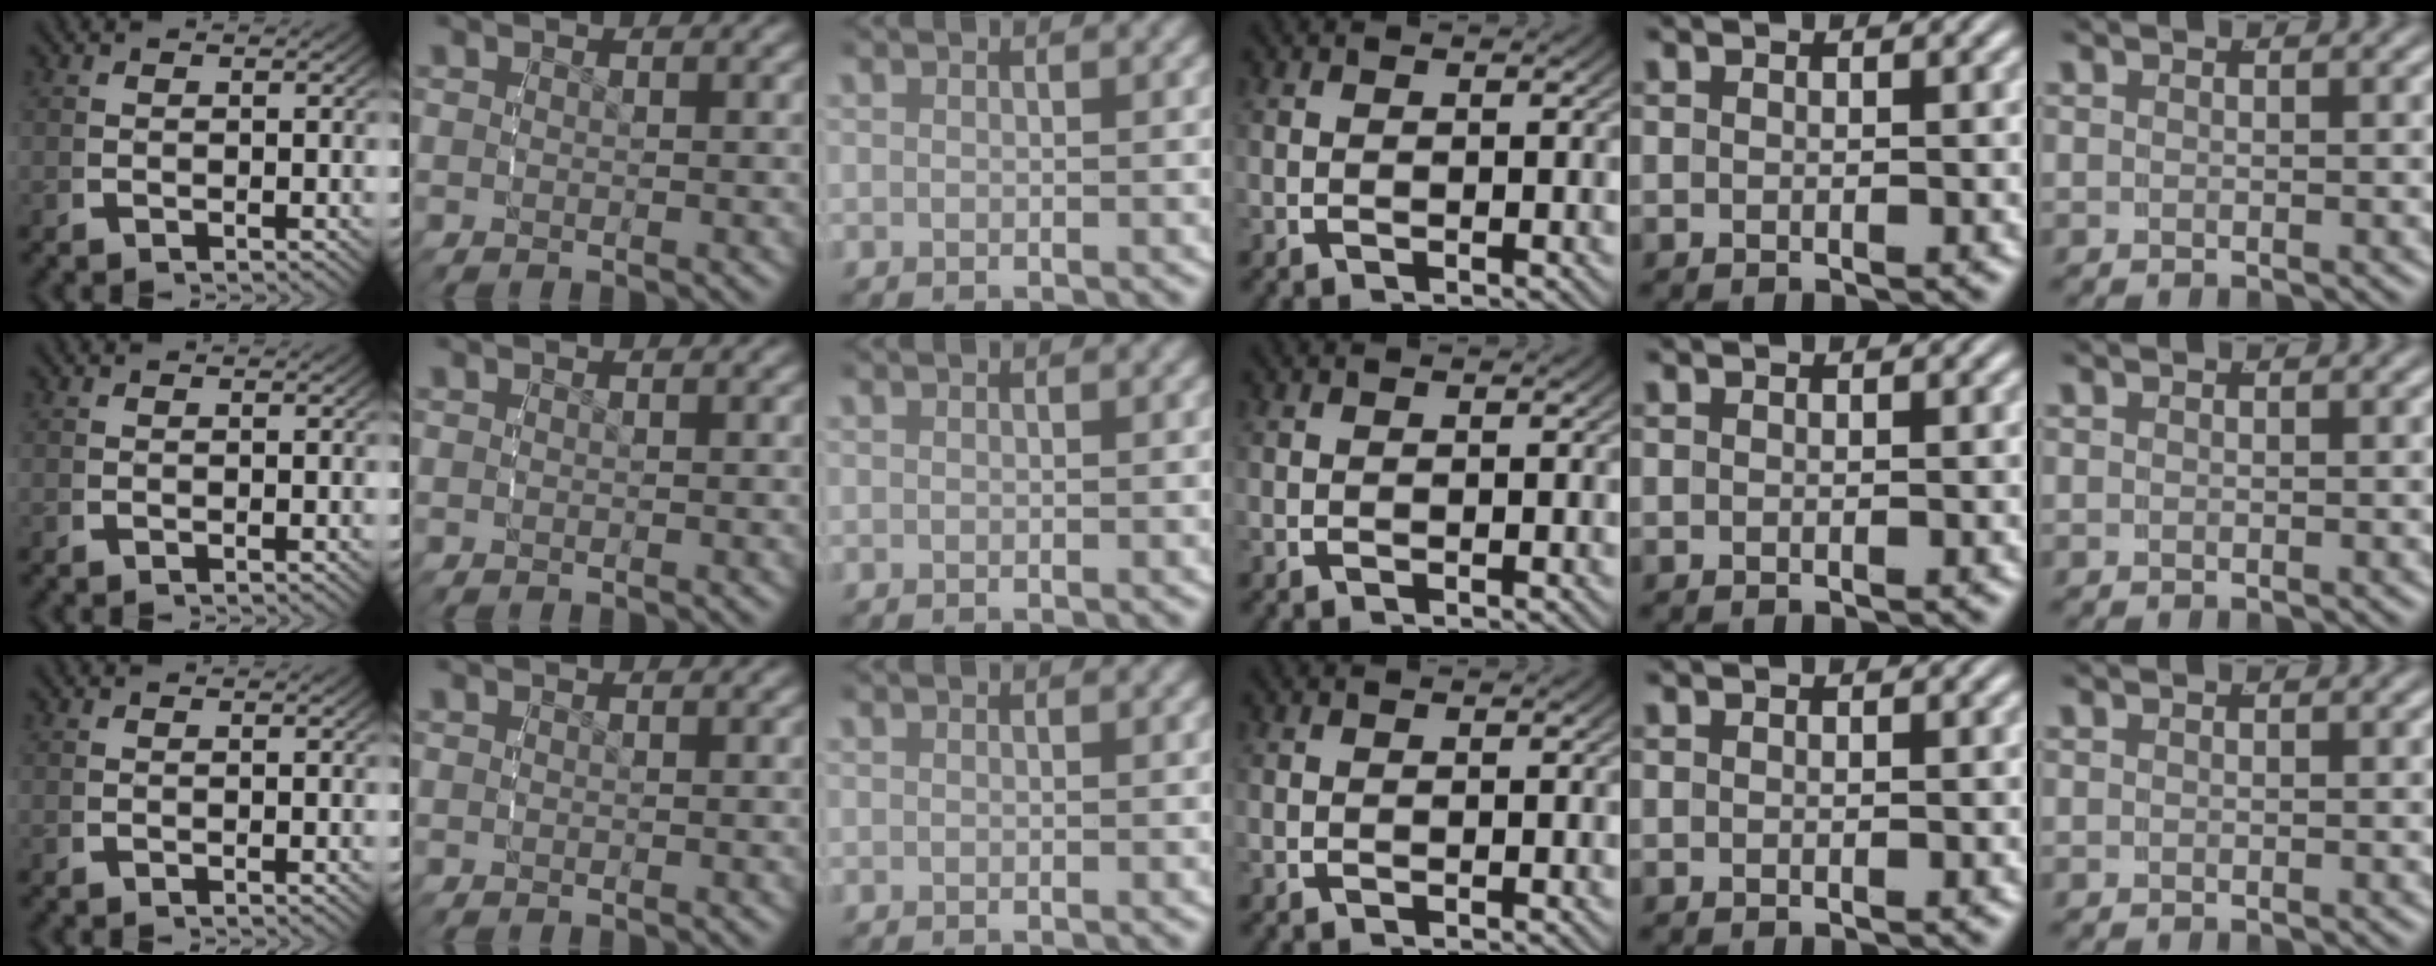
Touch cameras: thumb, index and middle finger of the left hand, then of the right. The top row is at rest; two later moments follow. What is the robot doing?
{"motion": "reach", "object": "dispenser bottle"}